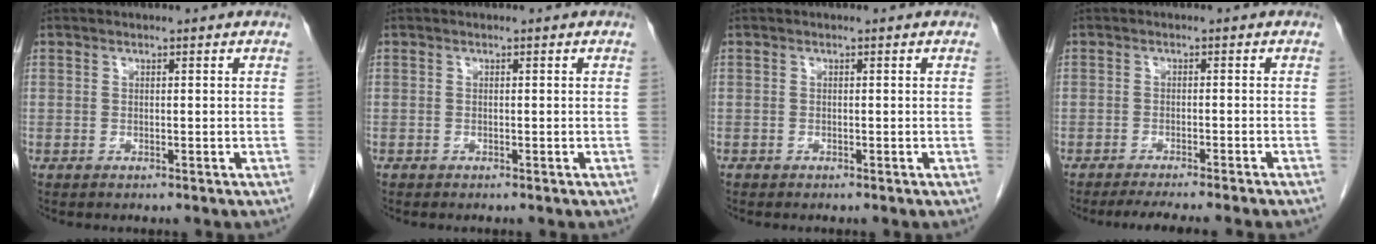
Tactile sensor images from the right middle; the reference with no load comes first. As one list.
[{"total": 0.0}, {"total": 0.0}, {"total": 7.6, "force": [-6.6, -0.5, 3.8], "torque": [-0.034, -0.012, -0.095]}]